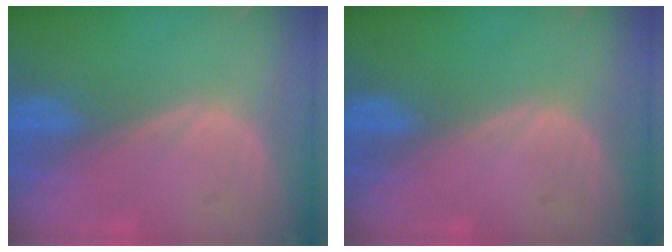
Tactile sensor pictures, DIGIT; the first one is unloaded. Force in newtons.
{"total": 0.0}